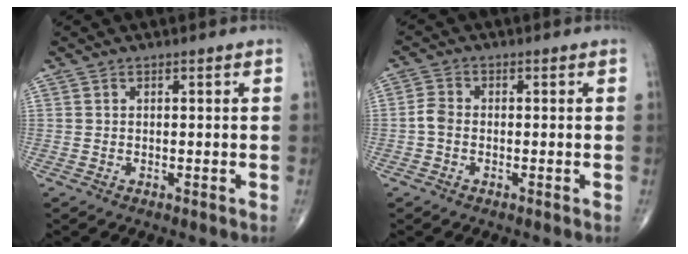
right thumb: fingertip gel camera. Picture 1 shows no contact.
{"total": 2.7, "force": [-0.7, 2.0, 1.8], "torque": [-0.034, 0.007, -0.021]}